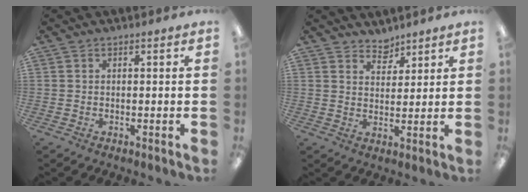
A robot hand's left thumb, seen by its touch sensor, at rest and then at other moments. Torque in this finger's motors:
{"motor_torque": [-0.57, -0.05, -0.40, -0.04, 0.03]}